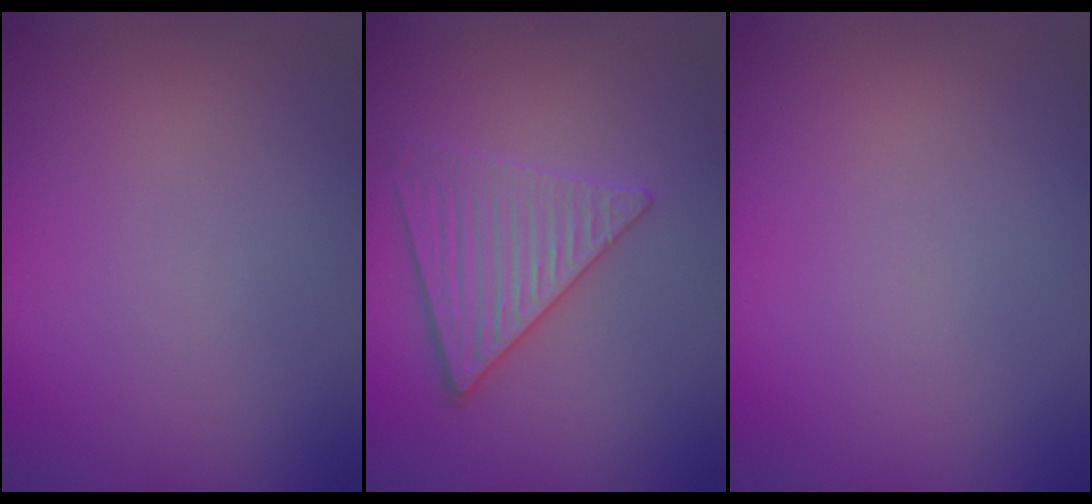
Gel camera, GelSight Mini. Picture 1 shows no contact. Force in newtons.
{"total": 4.1, "press": 3.5, "slide": 2.1}
{"total": 0.0}